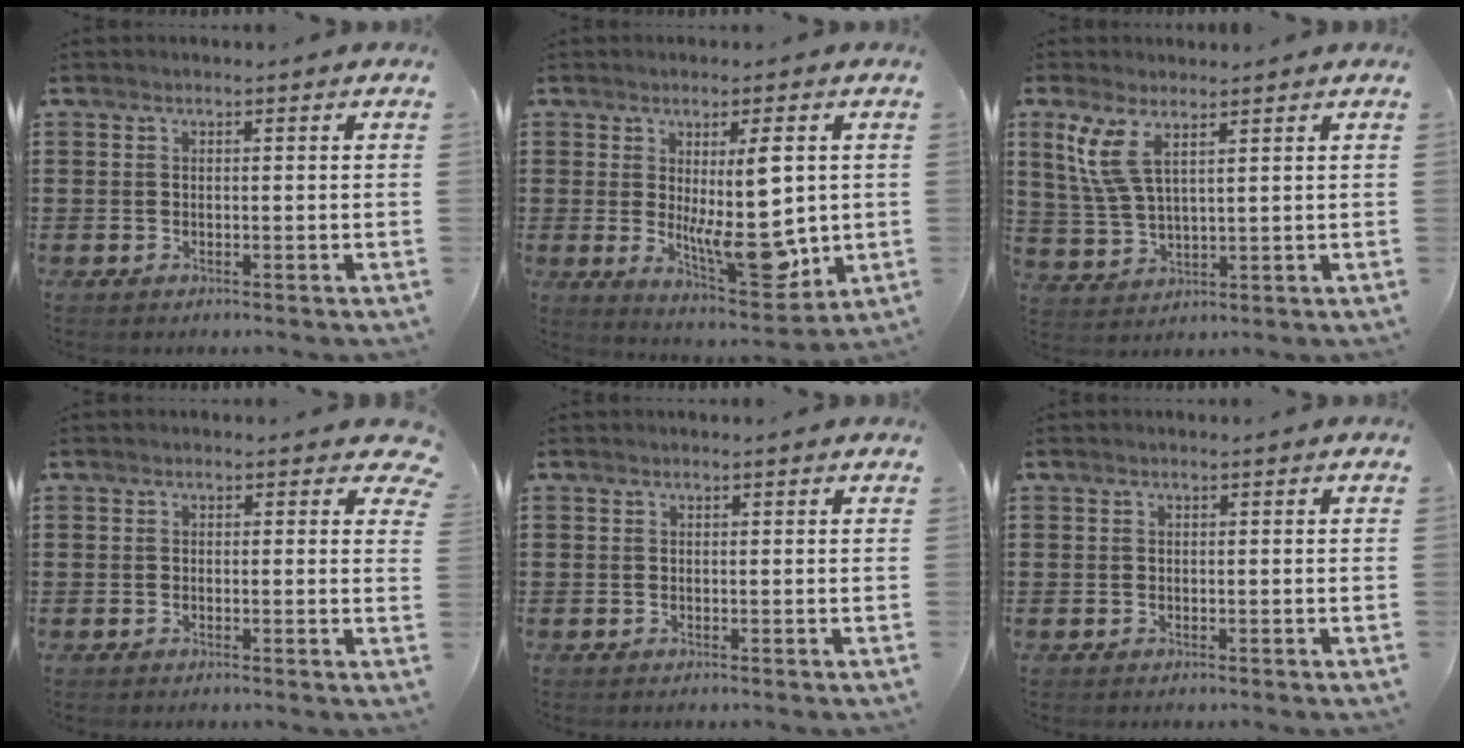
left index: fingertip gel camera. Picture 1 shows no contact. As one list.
[{"total": 11.0, "force": [0.0, 4.1, 10.2], "torque": [-0.164, -0.019, -0.002]}, {"total": 6.4, "force": [3.8, 2.1, 4.8], "torque": [-0.114, -0.002, 0.065]}, {"total": 0.8, "force": [0.2, 0.6, 0.5], "torque": [-0.005, 0.002, 0.001]}, {"total": 0.0}, {"total": 0.0}]